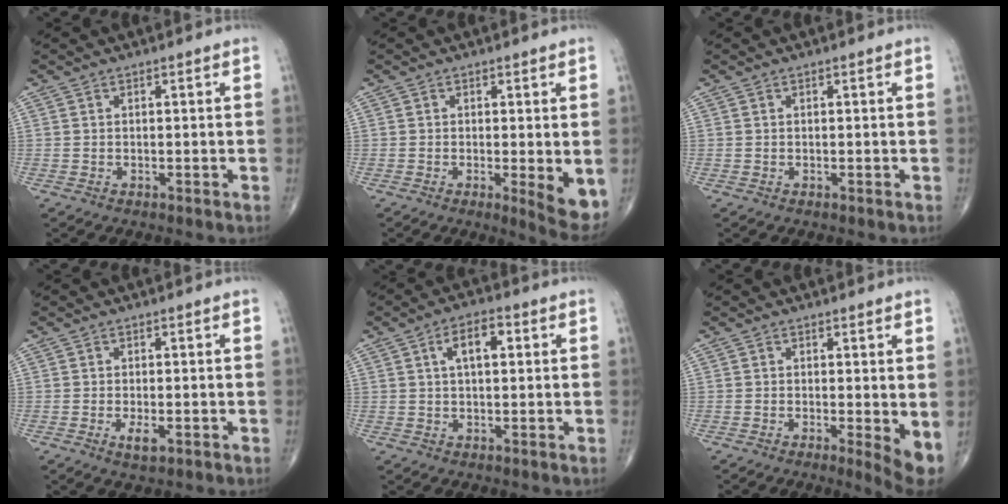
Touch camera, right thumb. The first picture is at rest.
{"total": 6.0, "force": [-0.7, 1.5, 5.8], "torque": [-0.080, -0.017, -0.011]}
{"total": 0.0}
{"total": 2.8, "force": [-0.9, 1.2, 2.4], "torque": [-0.042, -0.004, -0.014]}
{"total": 6.2, "force": [1.7, 3.0, 5.2], "torque": [-0.081, 0.010, 0.026]}
{"total": 4.8, "force": [-0.3, 1.2, 4.6], "torque": [-0.067, -0.014, -0.007]}